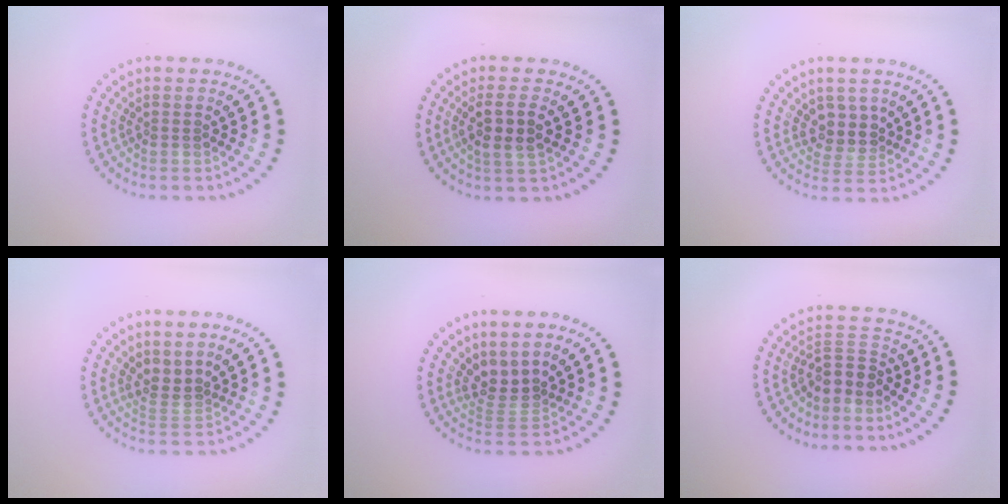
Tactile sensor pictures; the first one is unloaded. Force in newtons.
{"total": 3.0, "press": 2.7, "slide": 1.2}
{"total": 2.5, "press": 2.0, "slide": 1.5}
{"total": 2.1, "press": 1.6, "slide": 1.3}
{"total": 2.8, "press": 2.2, "slide": 1.7}
{"total": 2.8, "press": 2.4, "slide": 1.4}